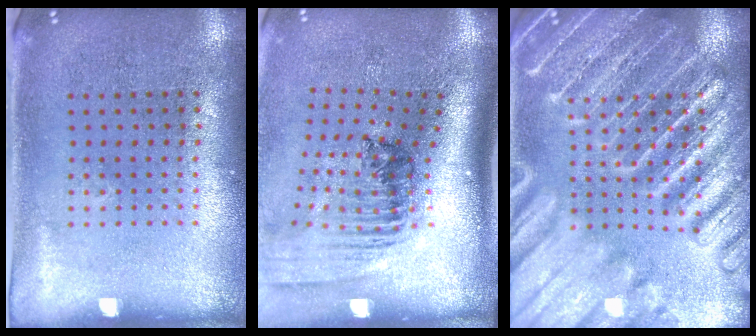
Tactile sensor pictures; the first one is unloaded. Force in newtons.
{"total": 2.0, "press": 1.4, "slide": 1.4}
{"total": 6.2, "press": 6.1, "slide": 0.9}